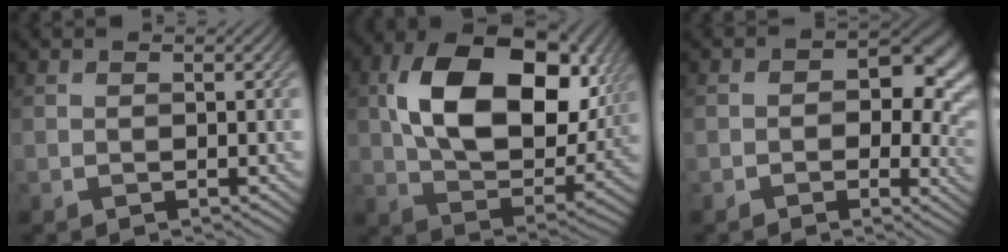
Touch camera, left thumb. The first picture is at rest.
{"total": 16.7, "force": [4.3, 10.6, 12.2], "torque": [-0.218, -0.008, 0.087]}
{"total": 9.4, "force": [0.9, 6.0, 7.2], "torque": [-0.076, -0.018, 0.021]}